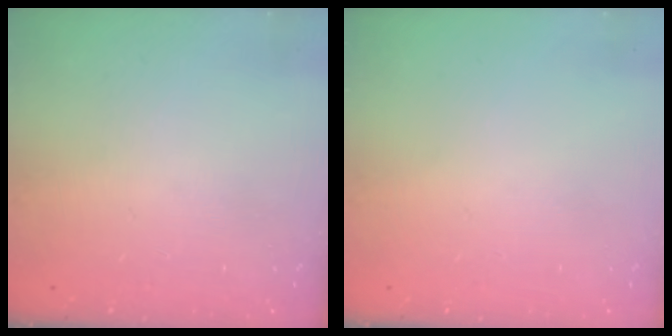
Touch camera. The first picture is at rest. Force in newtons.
{"total": 0.0}